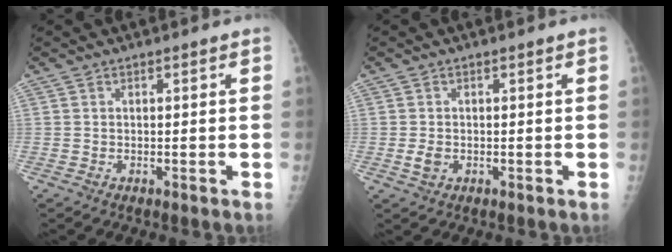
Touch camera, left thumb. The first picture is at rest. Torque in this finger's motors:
{"motor_torque": [-0.24, 0.24, 0.25, 0.01, 0.00]}